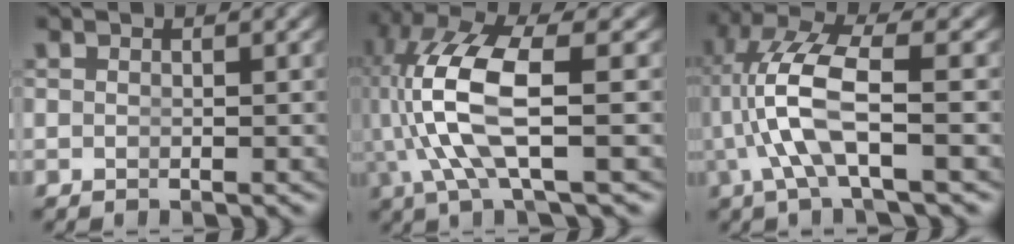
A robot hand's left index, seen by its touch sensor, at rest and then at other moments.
{"total": 8.1, "force": [0.8, 2.9, 7.5], "torque": [-0.170, -0.015, 0.025]}
{"total": 5.9, "force": [0.2, 1.7, 5.6], "torque": [-0.132, -0.007, 0.008]}